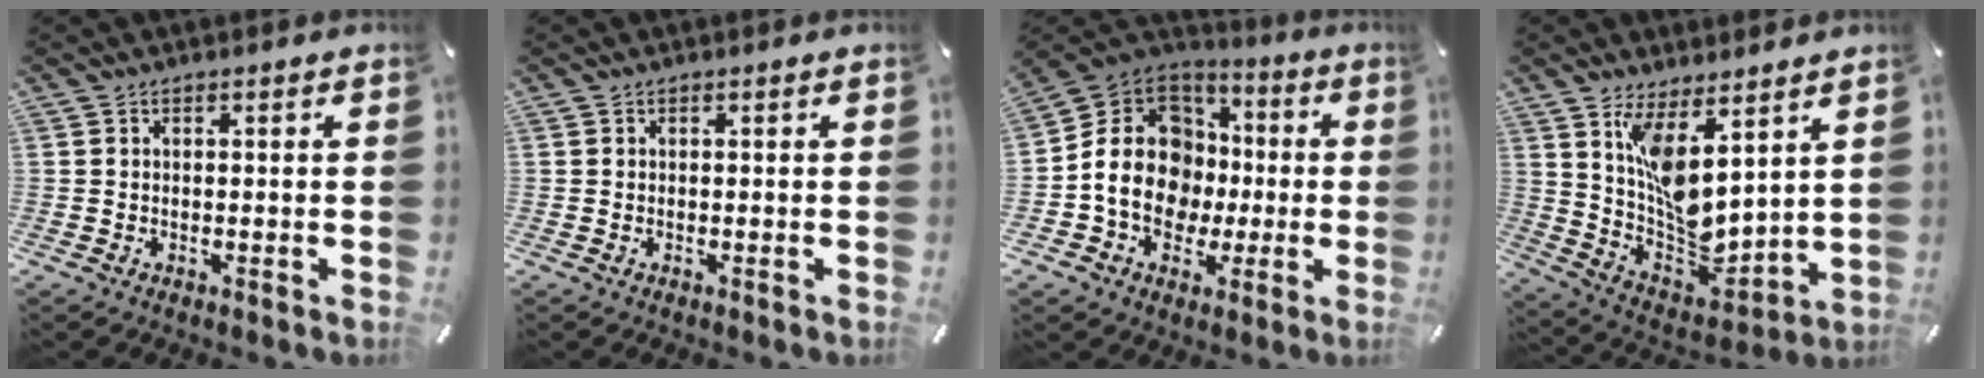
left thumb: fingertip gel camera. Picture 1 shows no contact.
{"total": 0.0}
{"total": 16.1, "force": [-2.0, 14.0, 7.8], "torque": [-0.159, 0.013, -0.033]}
{"total": 10.2, "force": [5.8, 4.4, 7.2], "torque": [-0.124, -0.065, 0.115]}